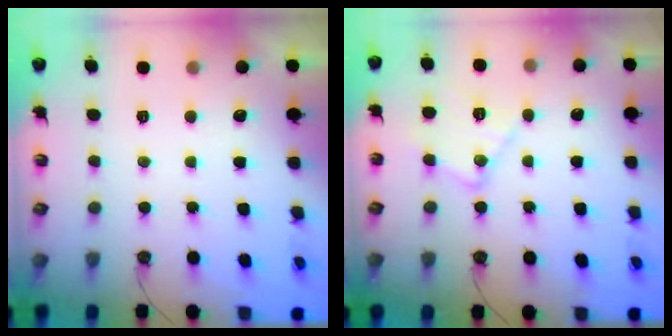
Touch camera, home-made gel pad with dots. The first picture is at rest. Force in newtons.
{"total": 13.0, "press": 13.0, "slide": 0.8}